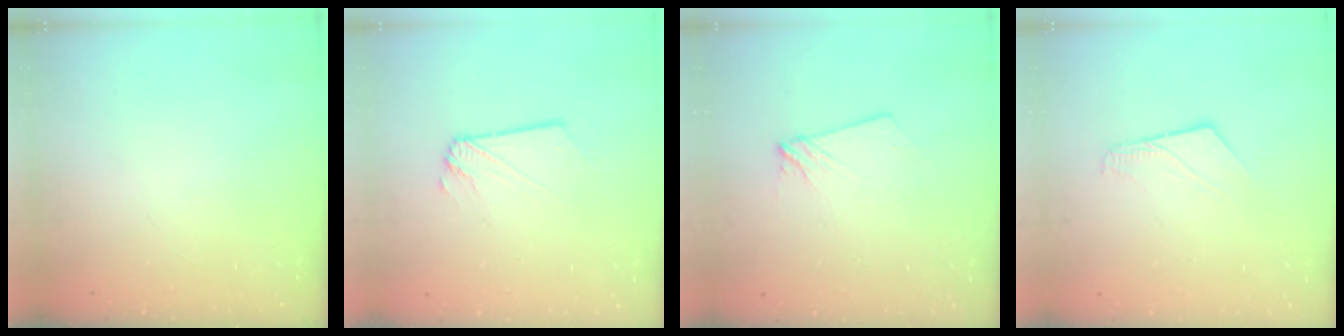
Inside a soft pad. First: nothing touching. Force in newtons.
{"total": 1.2, "press": 1.2, "slide": 0.1}
{"total": 4.6, "press": 4.6, "slide": 0.5}
{"total": 7.2, "press": 7.2, "slide": 0.9}